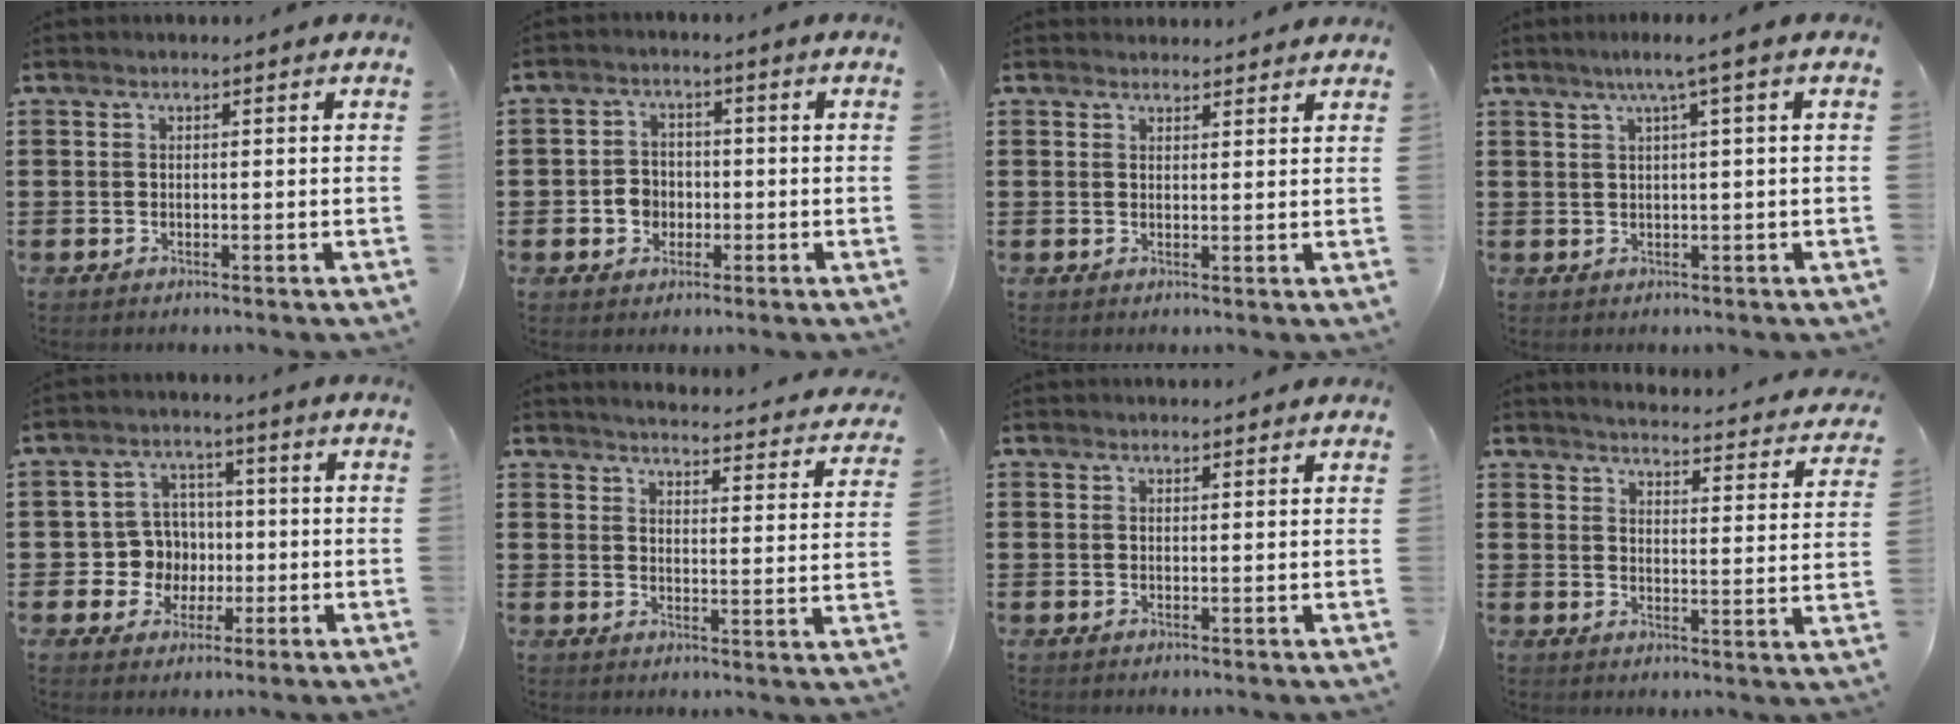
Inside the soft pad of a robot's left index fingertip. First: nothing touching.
{"total": 3.4, "force": [-1.0, 3.0, 1.3], "torque": [-0.033, 0.005, -0.022]}
{"total": 2.0, "force": [2.0, 0.3, -0.1], "torque": [-0.003, -0.001, 0.039]}
{"total": 2.9, "force": [1.0, -0.5, 2.7], "torque": [-0.050, -0.003, 0.014]}
{"total": 6.5, "force": [-0.3, 6.4, 1.4], "torque": [-0.046, 0.015, -0.003]}
{"total": 3.5, "force": [3.4, -0.4, 0.7], "torque": [-0.024, -0.034, 0.051]}
{"total": 1.2, "force": [1.2, 0.1, 0.2], "torque": [-0.005, 0.001, 0.023]}
{"total": 3.2, "force": [3.2, -0.3, 0.7], "torque": [-0.025, -0.035, 0.045]}